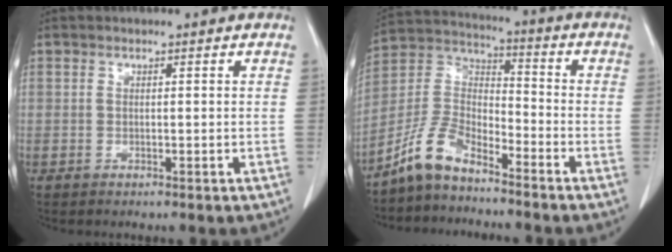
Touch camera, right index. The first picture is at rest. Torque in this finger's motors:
{"motor_torque": [-0.05, -0.16, -0.29, -0.11]}